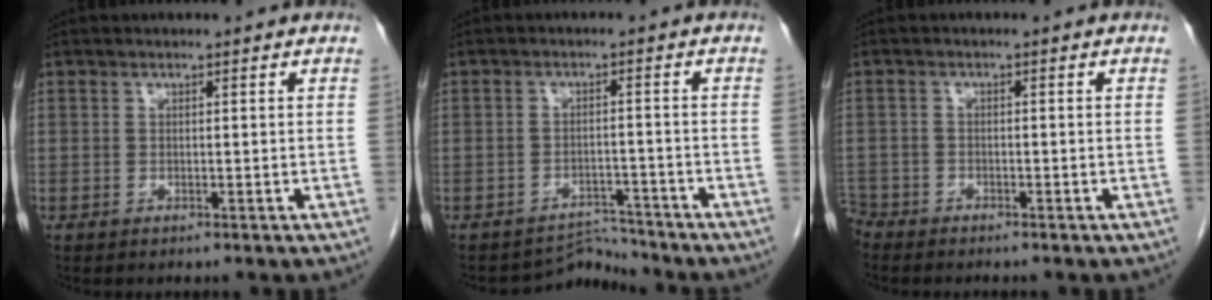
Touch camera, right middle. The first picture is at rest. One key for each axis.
{"total": 3.7, "fx": -3.3, "fy": 0.1, "fz": -1.6, "tx": 0.027, "ty": 0.007, "tz": -0.049}
{"total": 3.2, "fx": -3.0, "fy": 1.2, "fz": 0.1, "tx": -0.004, "ty": -0.004, "tz": -0.059}